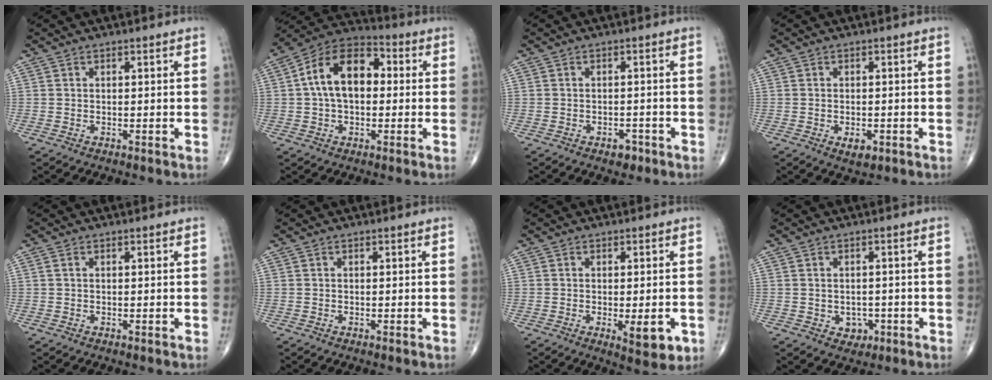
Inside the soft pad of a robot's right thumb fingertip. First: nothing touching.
{"total": 14.0, "force": [1.4, 8.7, 11.0], "torque": [-0.173, 0.036, 0.010]}
{"total": 2.3, "force": [-1.4, 1.4, 1.1], "torque": [-0.005, 0.007, -0.018]}
{"total": 2.8, "force": [-1.1, 1.5, 2.1], "torque": [-0.025, 0.002, -0.013]}
{"total": 0.6, "force": [0.1, 0.3, 0.4], "torque": [-0.011, 0.006, 0.003]}
{"total": 0.0}
{"total": 6.2, "force": [-1.7, 2.2, 5.6], "torque": [-0.068, -0.012, -0.018]}
{"total": 3.1, "force": [-1.0, 2.6, 1.4], "torque": [0.000, 0.006, -0.008]}